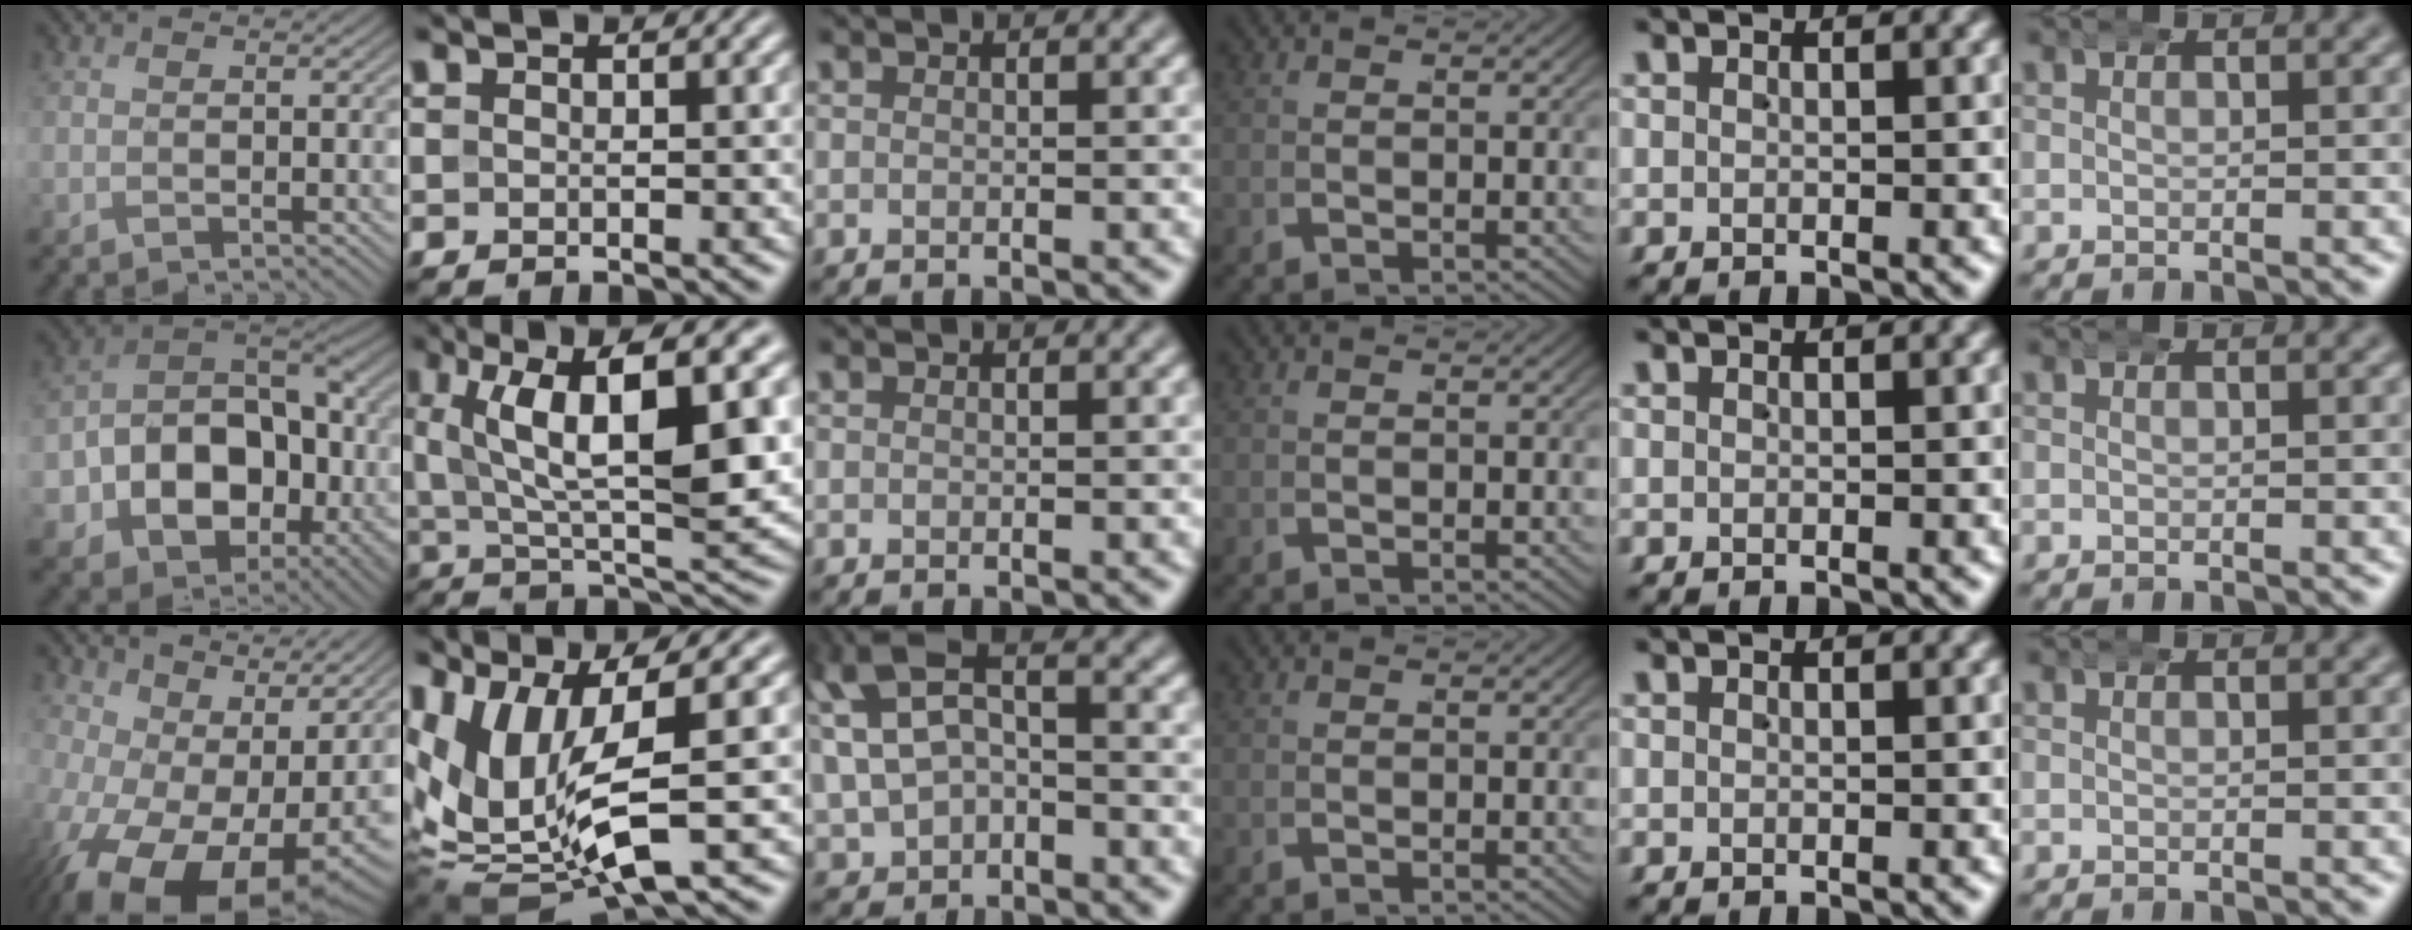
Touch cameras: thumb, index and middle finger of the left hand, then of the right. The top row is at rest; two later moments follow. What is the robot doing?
{"motion": "wrap", "object": "aluminum foil"}